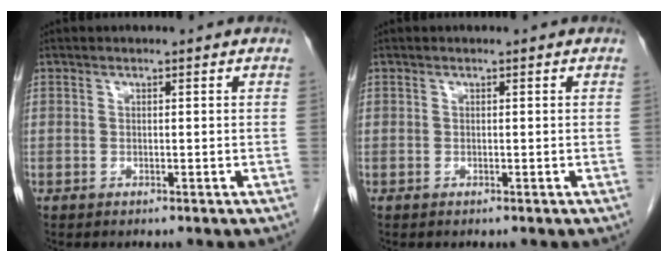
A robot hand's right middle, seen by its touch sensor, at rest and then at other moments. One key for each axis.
{"total": 0.0}